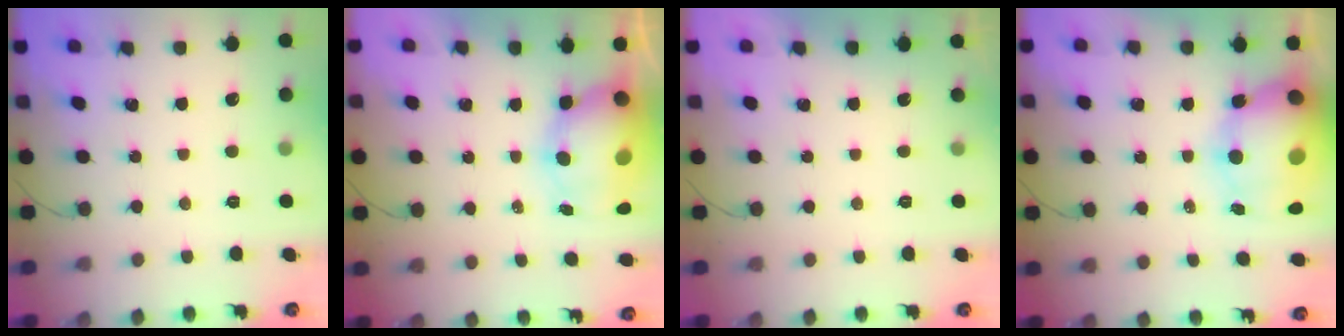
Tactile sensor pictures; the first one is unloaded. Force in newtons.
{"total": 11.8, "press": 11.5, "slide": 2.7}
{"total": 0.0}
{"total": 17.1, "press": 16.6, "slide": 4.3}